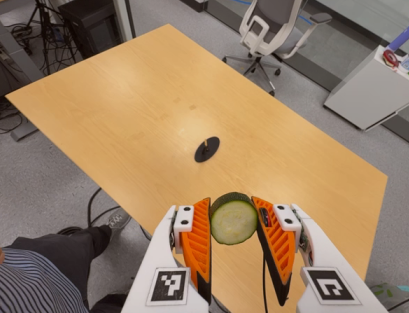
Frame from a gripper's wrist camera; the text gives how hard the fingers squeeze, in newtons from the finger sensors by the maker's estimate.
{"total": 9.3, "left": 8.7, "right": 9.9}